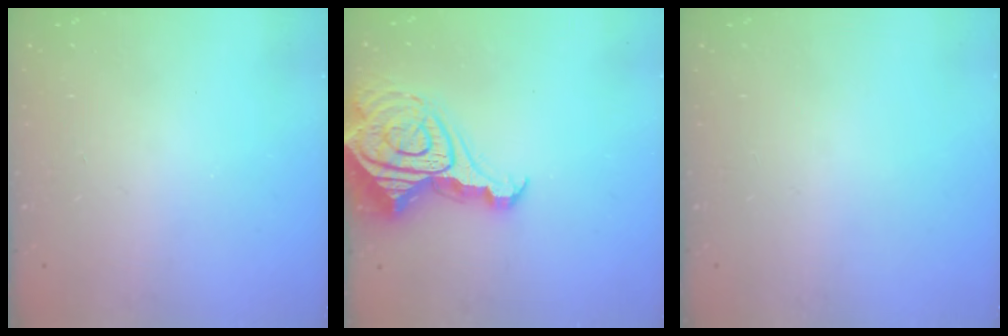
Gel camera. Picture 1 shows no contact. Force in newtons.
{"total": 18.5, "press": 18.4, "slide": 1.8}
{"total": 0.0}